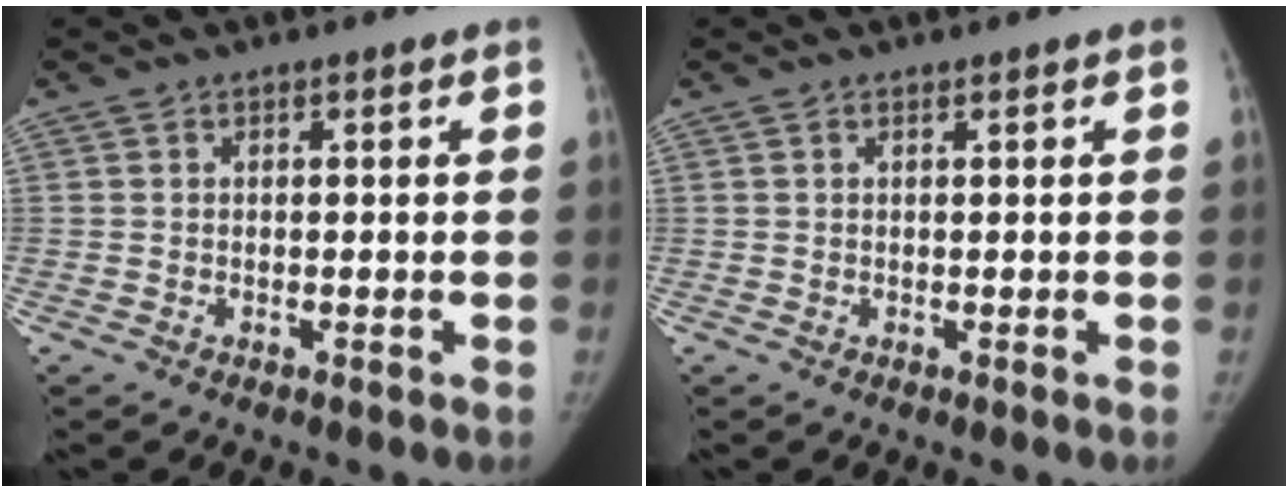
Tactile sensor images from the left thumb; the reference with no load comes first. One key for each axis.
{"total": 0.0}